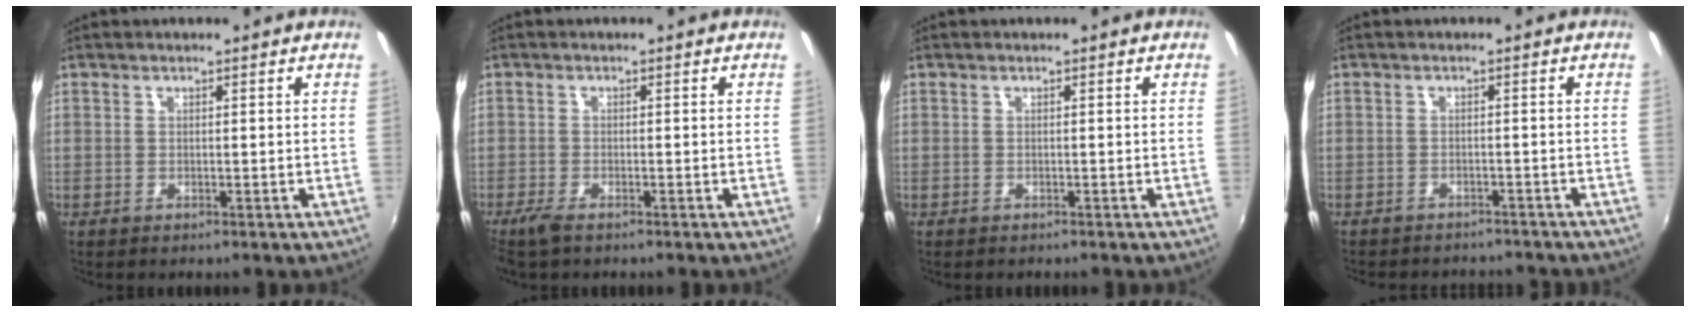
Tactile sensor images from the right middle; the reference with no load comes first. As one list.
[{"total": 2.8, "force": [-2.1, 0.6, 1.7], "torque": [-0.045, -0.008, -0.043]}, {"total": 0.0}, {"total": 7.7, "force": [-7.0, 2.1, 2.2], "torque": [-0.056, -0.012, -0.093]}]